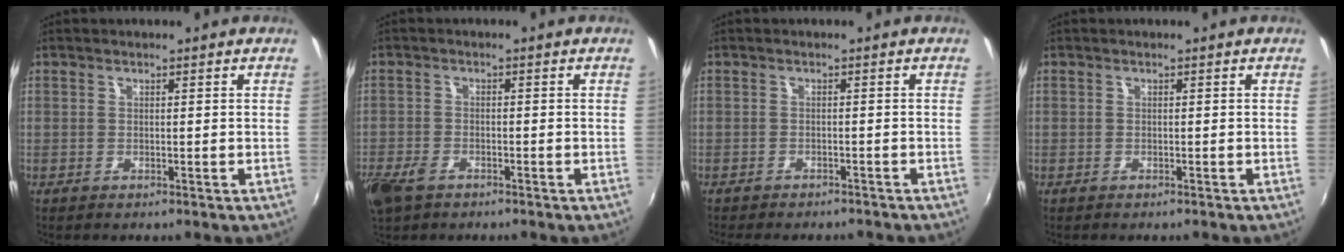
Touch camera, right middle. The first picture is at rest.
{"total": 6.2, "force": [-4.1, 3.1, 3.4], "torque": [-0.094, -0.016, -0.079]}
{"total": 6.6, "force": [-5.9, 1.7, 2.5], "torque": [-0.062, -0.014, -0.083]}
{"total": 0.5, "force": [-0.5, 0.2, 0.0], "torque": [-0.004, 0.000, -0.008]}